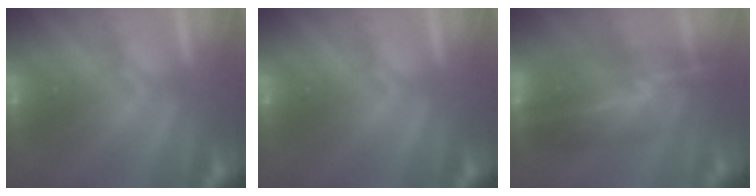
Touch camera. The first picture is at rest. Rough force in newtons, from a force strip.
{"total": 0.0}
{"total": 6.6}